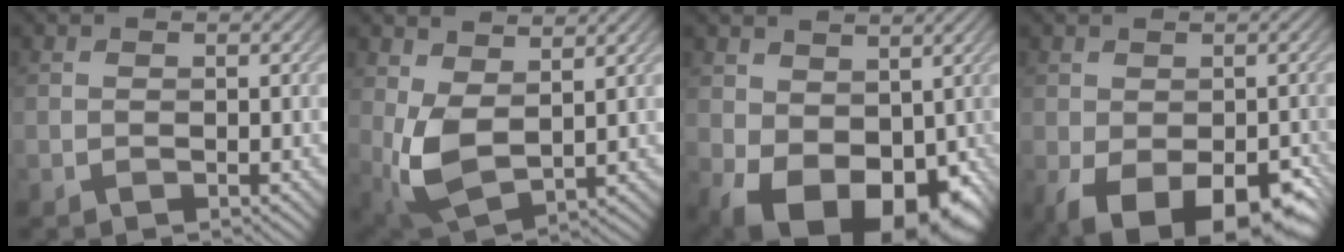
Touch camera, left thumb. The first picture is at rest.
{"total": 6.3, "force": [2.0, 3.4, 5.0], "torque": [-0.129, -0.009, 0.039]}
{"total": 11.5, "force": [-1.9, 7.7, 8.4], "torque": [-0.138, -0.045, -0.008]}
{"total": 10.8, "force": [-5.3, 5.8, 7.4], "torque": [-0.113, -0.049, -0.061]}